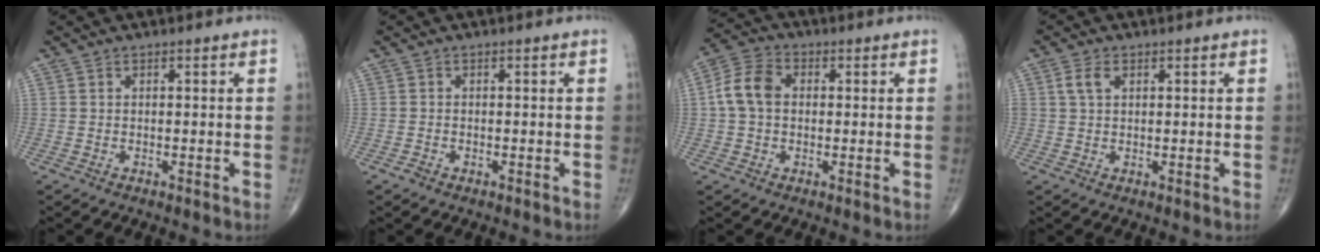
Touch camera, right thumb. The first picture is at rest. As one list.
[{"total": 0.8, "force": [-0.5, 0.5, 0.3], "torque": [-0.008, 0.003, -0.011]}, {"total": 7.5, "force": [0.5, 5.5, 5.2], "torque": [-0.099, 0.023, 0.001]}, {"total": 2.9, "force": [1.0, 1.7, 2.1], "torque": [-0.046, 0.008, 0.022]}]